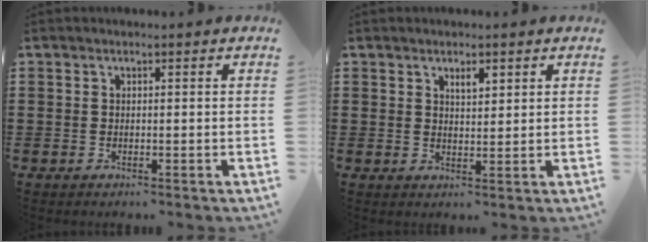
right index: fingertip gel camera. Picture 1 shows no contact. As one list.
[{"total": 2.1, "force": [1.4, 0.8, 1.3], "torque": [-0.020, 0.000, 0.022]}]